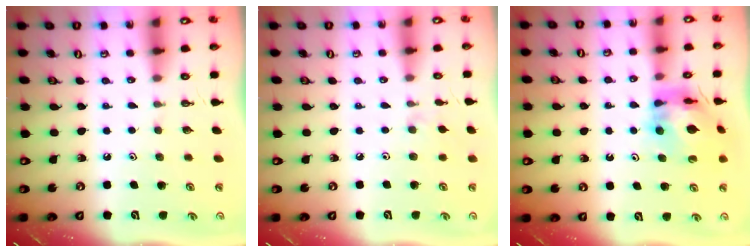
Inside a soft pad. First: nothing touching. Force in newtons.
{"total": 1.1, "press": 1.0, "slide": 0.4}
{"total": 12.0, "press": 11.9, "slide": 1.6}